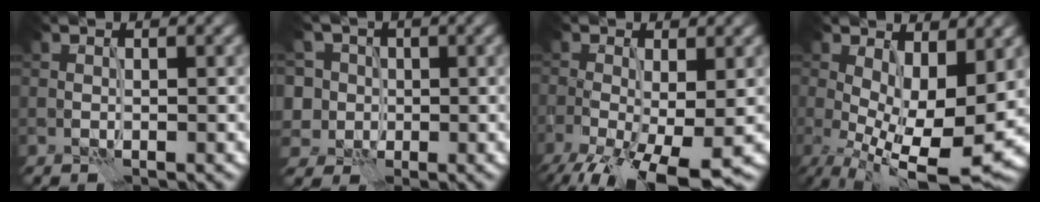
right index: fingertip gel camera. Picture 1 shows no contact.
{"total": 7.9, "force": [3.4, 6.5, 3.0], "torque": [-0.057, 0.020, 0.027]}
{"total": 9.2, "force": [-4.2, 3.6, 7.4], "torque": [-0.139, -0.034, -0.065]}
{"total": 10.4, "force": [-0.5, 4.4, 9.5], "torque": [-0.154, -0.015, -0.004]}